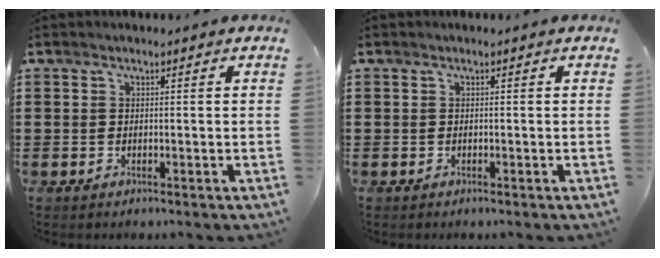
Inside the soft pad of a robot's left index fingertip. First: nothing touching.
{"total": 0.0}